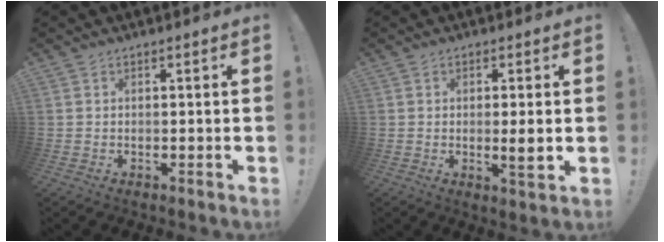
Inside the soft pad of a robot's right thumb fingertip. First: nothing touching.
{"total": 4.8, "force": [-0.3, 0.5, 4.8], "torque": [-0.071, -0.009, -0.005]}